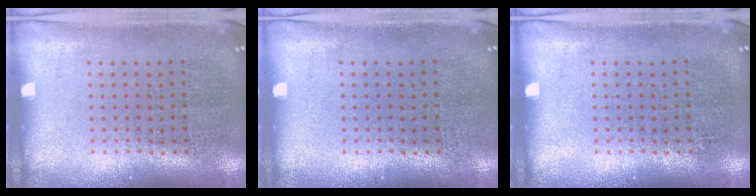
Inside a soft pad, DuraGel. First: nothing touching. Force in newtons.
{"total": 0.0}
{"total": 0.0}